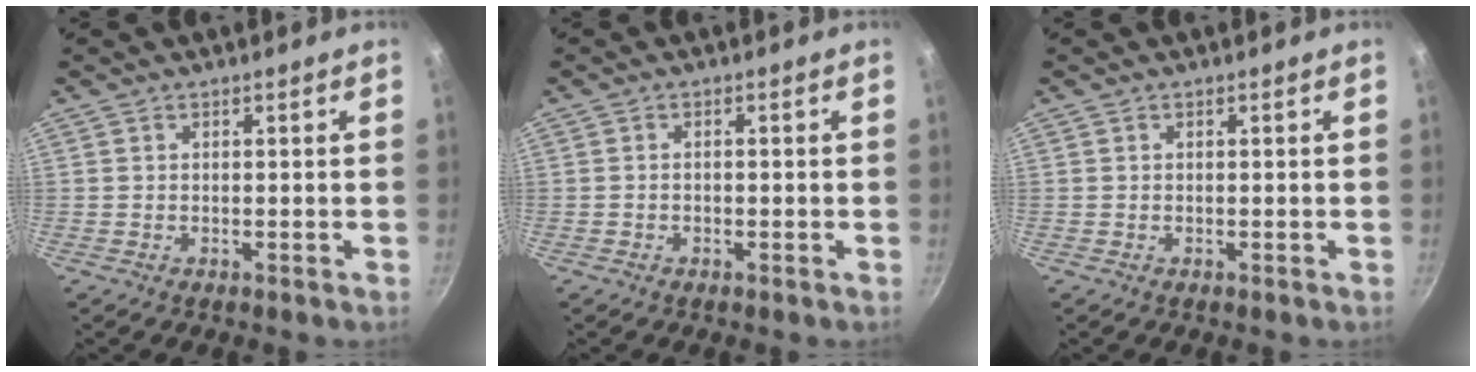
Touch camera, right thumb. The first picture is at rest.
{"total": 0.9, "force": [-0.4, 0.5, 0.6], "torque": [-0.013, 0.006, -0.007]}
{"total": 0.0}